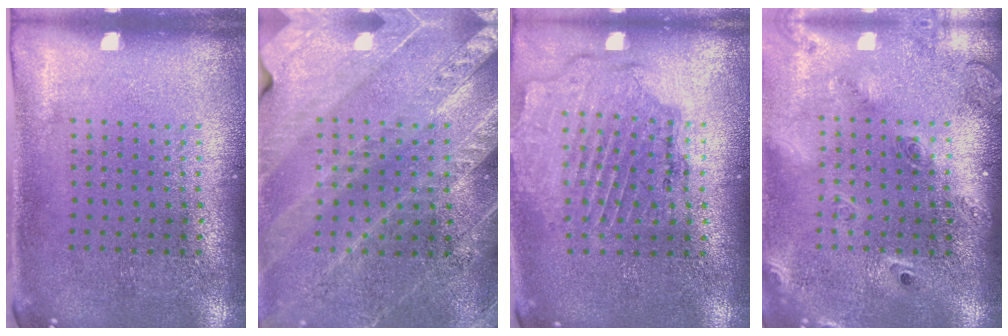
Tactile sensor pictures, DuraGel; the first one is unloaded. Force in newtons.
{"total": 3.1, "press": 2.8, "slide": 1.2}
{"total": 1.6, "press": 1.5, "slide": 0.4}
{"total": 2.5, "press": 1.8, "slide": 1.6}